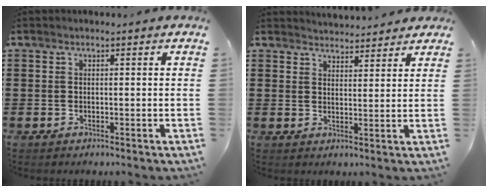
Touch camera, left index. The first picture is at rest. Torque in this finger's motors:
{"motor_torque": [0.55, -1.16, 0.17, 0.01]}